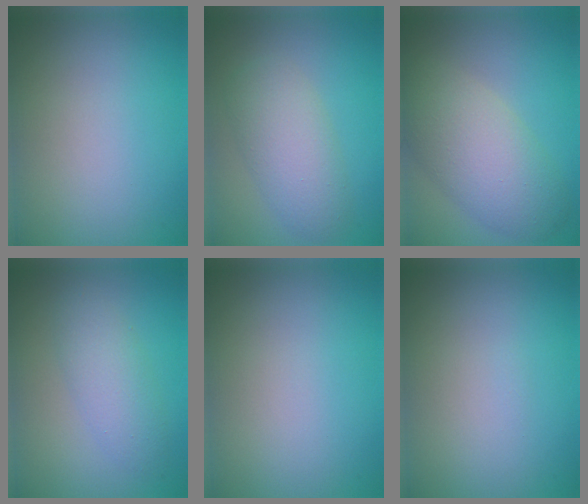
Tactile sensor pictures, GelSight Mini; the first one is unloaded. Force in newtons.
{"total": 4.6, "press": 4.6, "slide": 0.1}
{"total": 6.9, "press": 6.9, "slide": 0.6}
{"total": 3.2, "press": 3.2, "slide": 0.1}
{"total": 0.0}
{"total": 0.0}